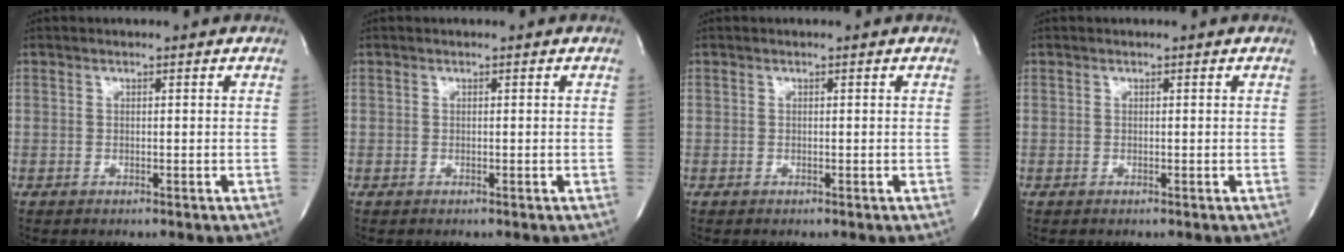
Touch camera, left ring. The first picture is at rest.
{"total": 0.0}
{"total": 0.0}
{"total": 0.0}